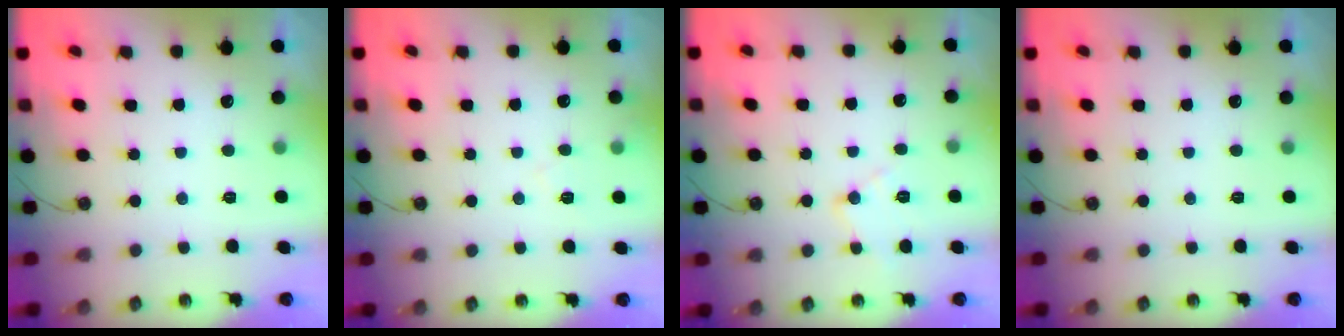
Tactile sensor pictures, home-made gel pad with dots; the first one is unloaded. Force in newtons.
{"total": 4.2, "press": 4.2, "slide": 0.8}
{"total": 9.6, "press": 9.6, "slide": 0.7}
{"total": 0.0}